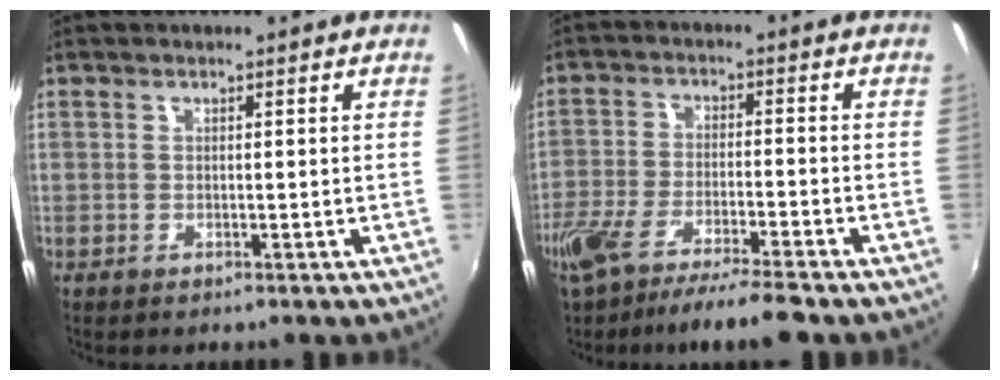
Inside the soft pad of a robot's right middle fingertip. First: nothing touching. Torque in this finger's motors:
{"motor_torque": [1.08, -1.06, 0.24, 0.10]}